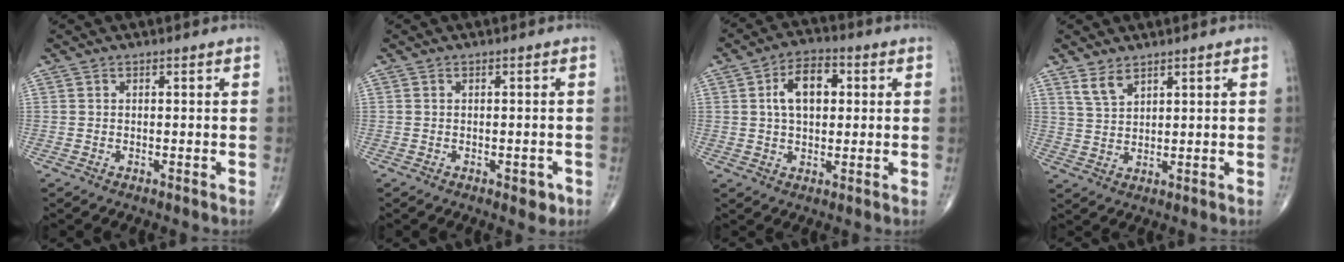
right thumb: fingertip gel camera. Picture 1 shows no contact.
{"total": 2.5, "force": [-1.0, 1.4, 1.8], "torque": [-0.009, 0.001, -0.011]}
{"total": 9.4, "force": [2.0, 5.6, 7.2], "torque": [-0.107, 0.012, 0.027]}
{"total": 3.9, "force": [2.8, 1.6, 2.2], "torque": [-0.037, -0.015, 0.062]}